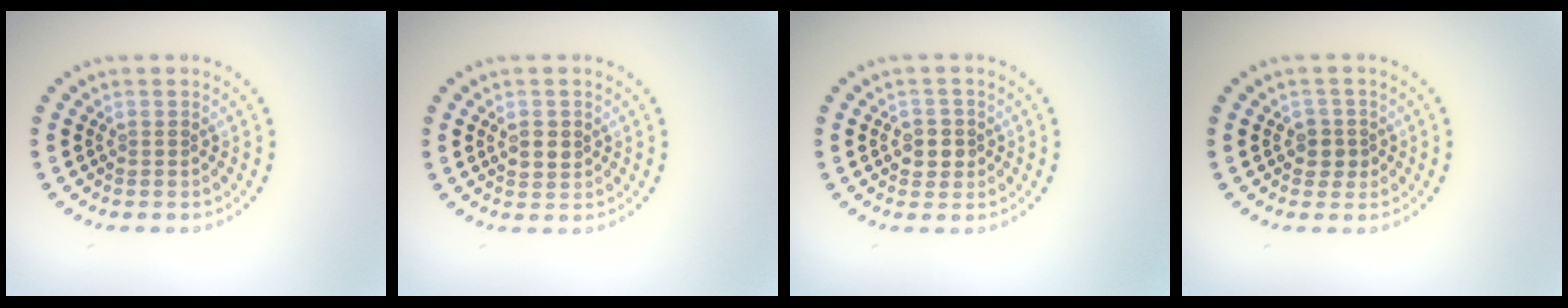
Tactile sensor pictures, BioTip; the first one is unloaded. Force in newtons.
{"total": 1.6, "press": 1.6, "slide": 0.3}
{"total": 2.1, "press": 2.0, "slide": 0.7}
{"total": 1.7, "press": 1.5, "slide": 0.7}